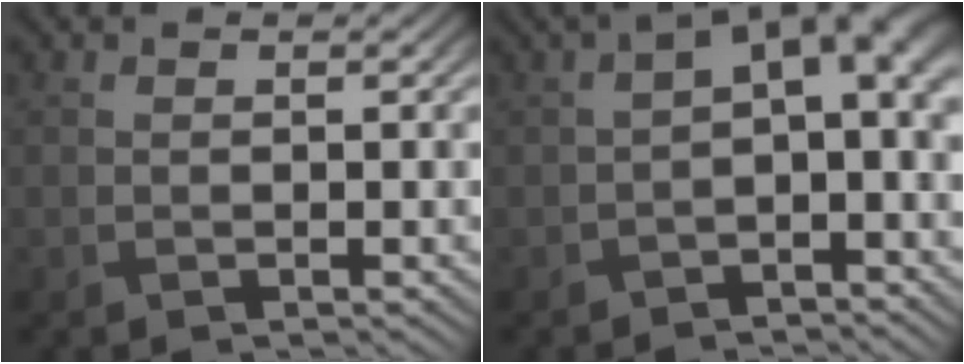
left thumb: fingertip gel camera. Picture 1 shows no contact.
{"total": 7.9, "force": [0.6, 3.7, 6.9], "torque": [-0.105, 0.001, 0.007]}